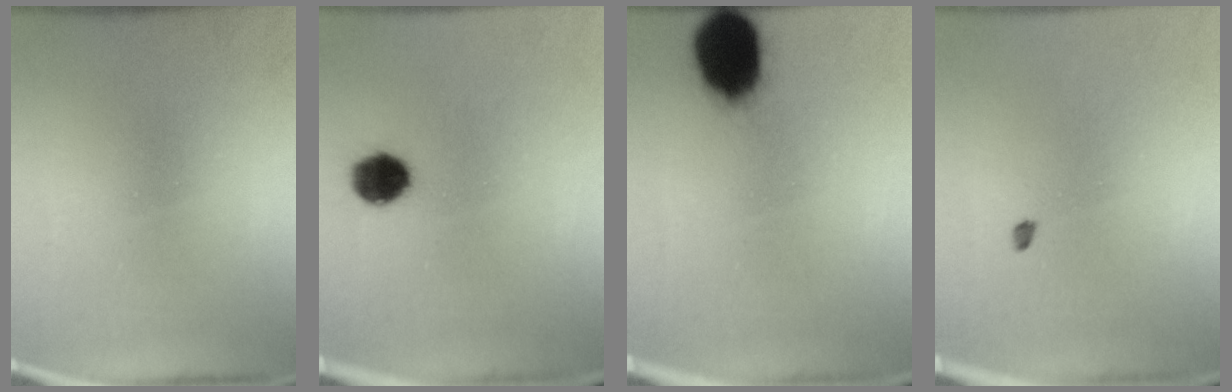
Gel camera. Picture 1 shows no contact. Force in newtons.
{"total": 6.9}
{"total": 13.1}
{"total": 0.9}